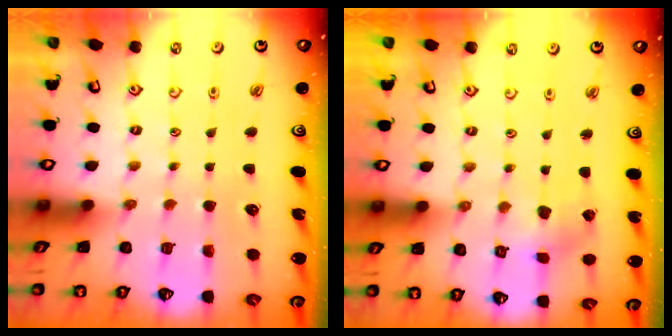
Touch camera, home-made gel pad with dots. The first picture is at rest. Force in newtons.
{"total": 0.9, "press": 0.9, "slide": 0.2}